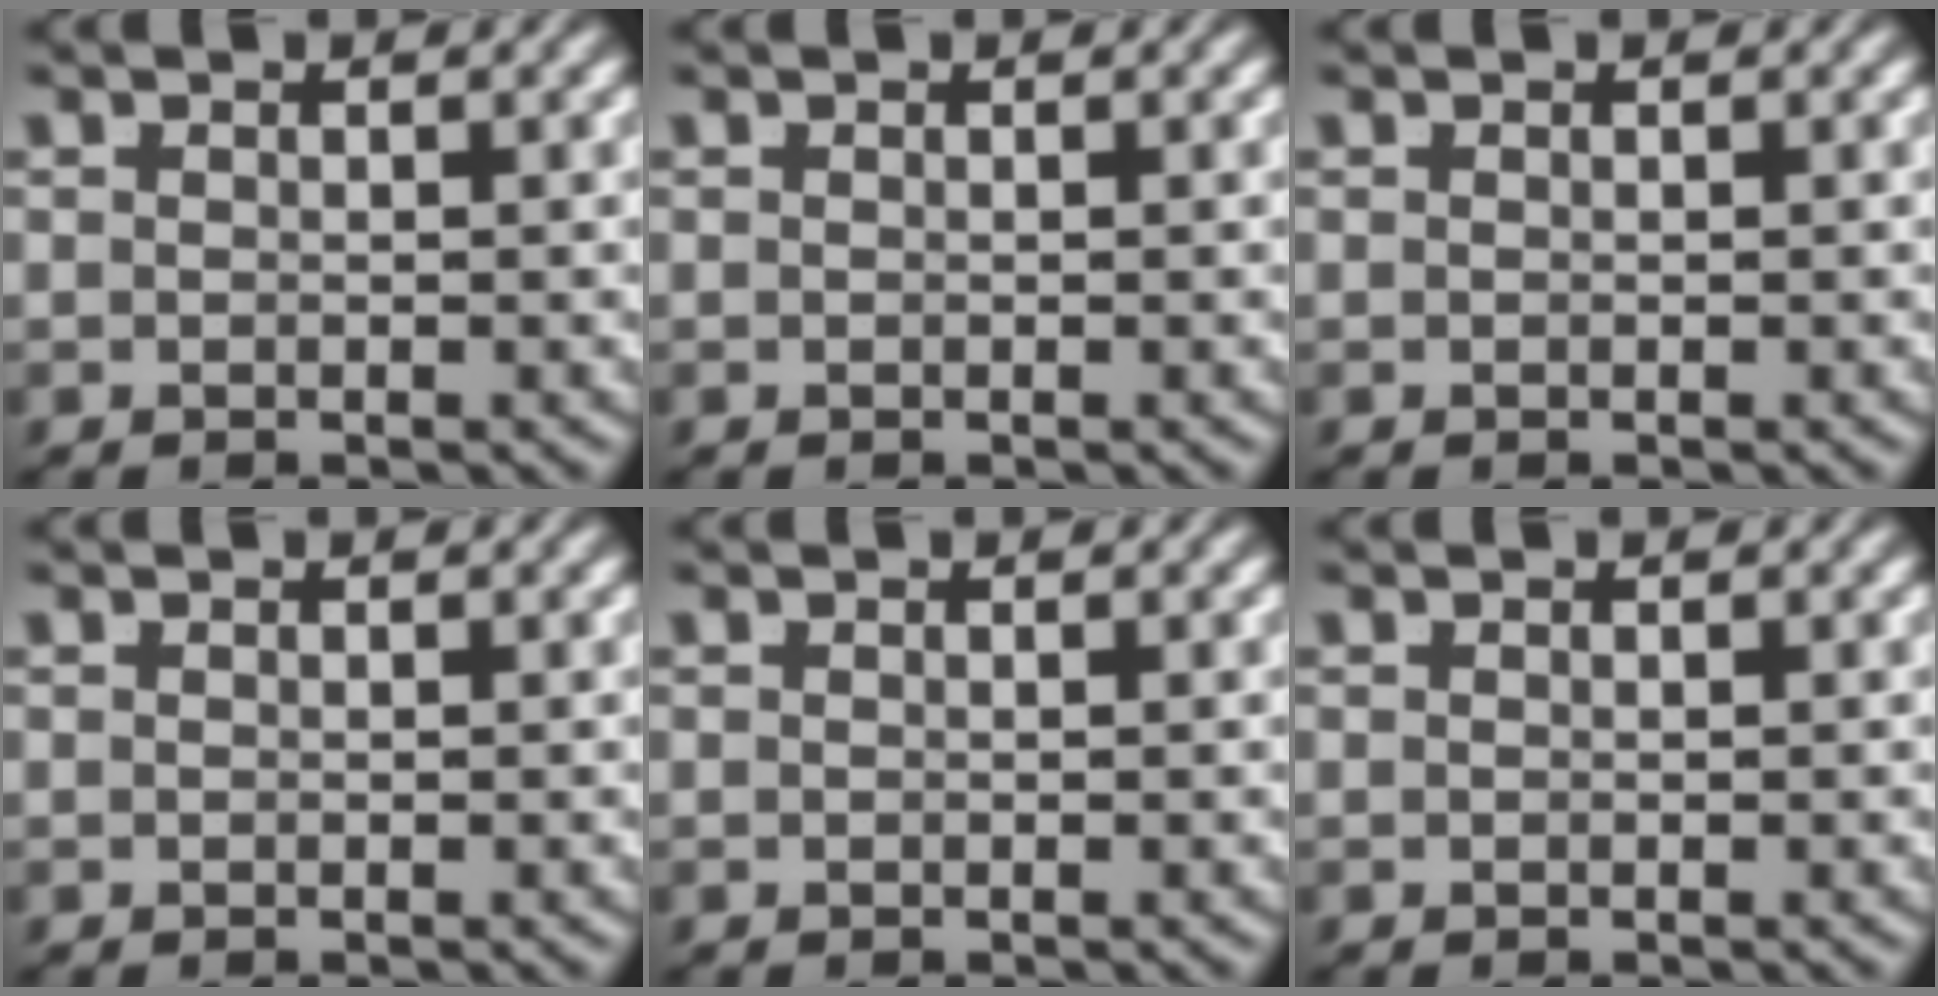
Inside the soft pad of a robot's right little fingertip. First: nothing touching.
{"total": 0.0}
{"total": 0.0}
{"total": 0.0}
{"total": 0.0}
{"total": 0.0}